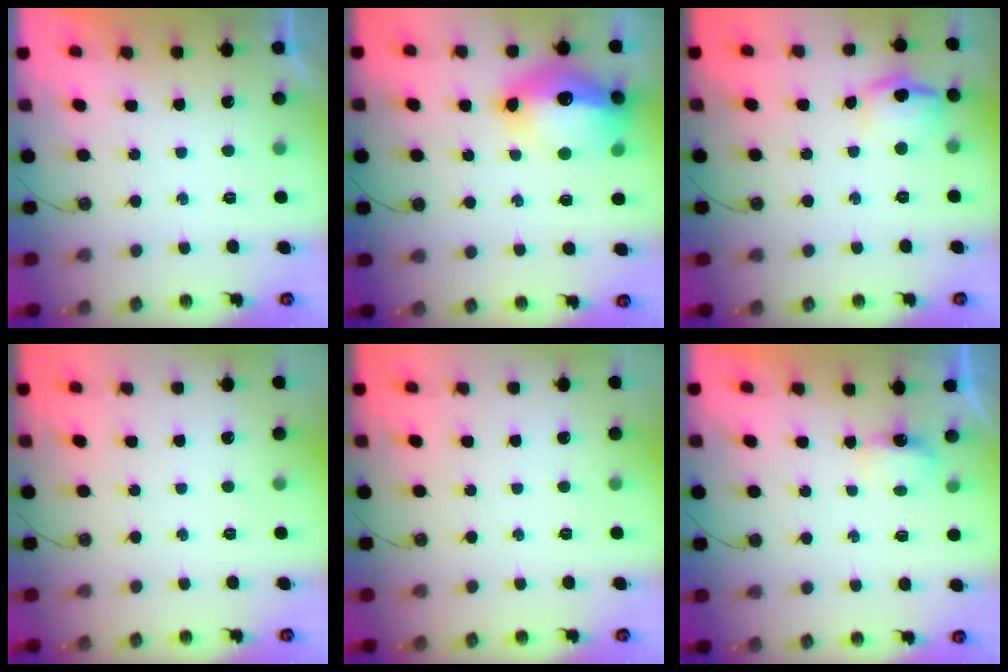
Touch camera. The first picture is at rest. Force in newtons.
{"total": 17.7, "press": 17.6, "slide": 1.8}
{"total": 10.2, "press": 10.1, "slide": 1.4}
{"total": 0.0}
{"total": 0.0}
{"total": 3.6, "press": 3.6, "slide": 0.7}